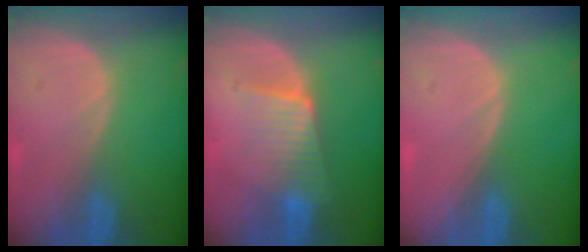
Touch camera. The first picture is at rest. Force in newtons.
{"total": 6.0, "press": 5.8, "slide": 1.7}
{"total": 0.0}